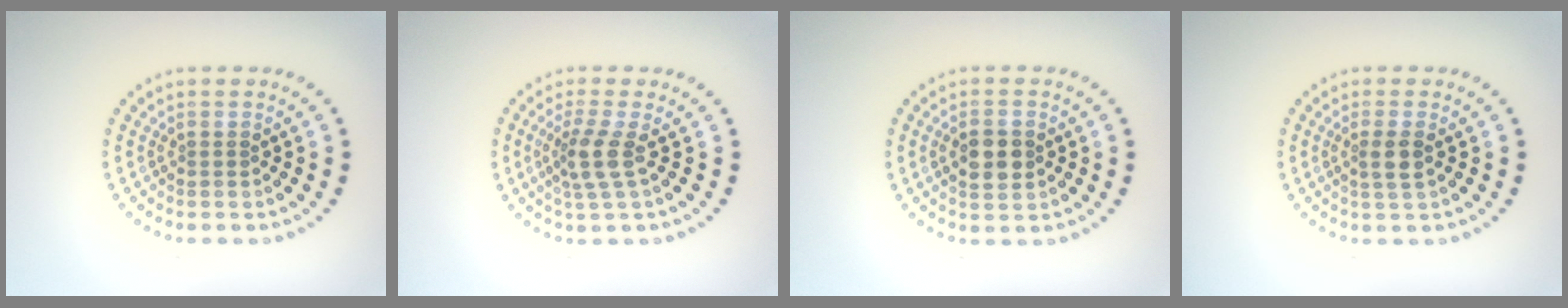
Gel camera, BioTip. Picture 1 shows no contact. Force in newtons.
{"total": 2.7, "press": 2.0, "slide": 1.8}
{"total": 2.8, "press": 2.8, "slide": 0.1}
{"total": 1.7, "press": 1.5, "slide": 0.8}